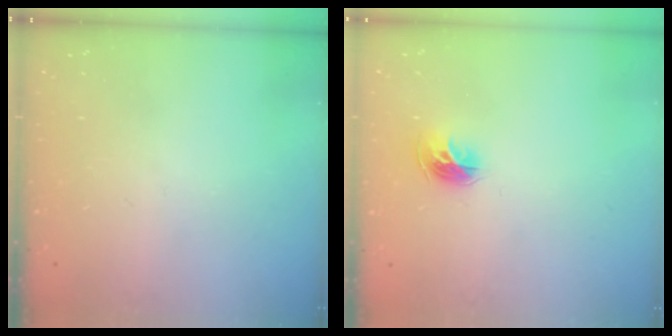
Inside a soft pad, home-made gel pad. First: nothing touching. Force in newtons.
{"total": 8.0, "press": 8.0, "slide": 0.7}